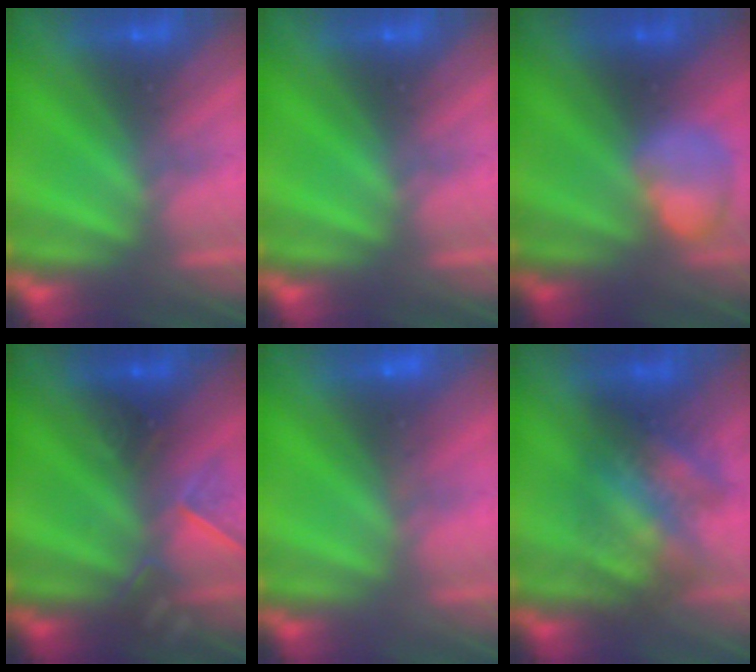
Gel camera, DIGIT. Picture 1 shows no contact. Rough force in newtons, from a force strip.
{"total": 0.0}
{"total": 2.4}
{"total": 2.4}
{"total": 3.0}
{"total": 3.7}